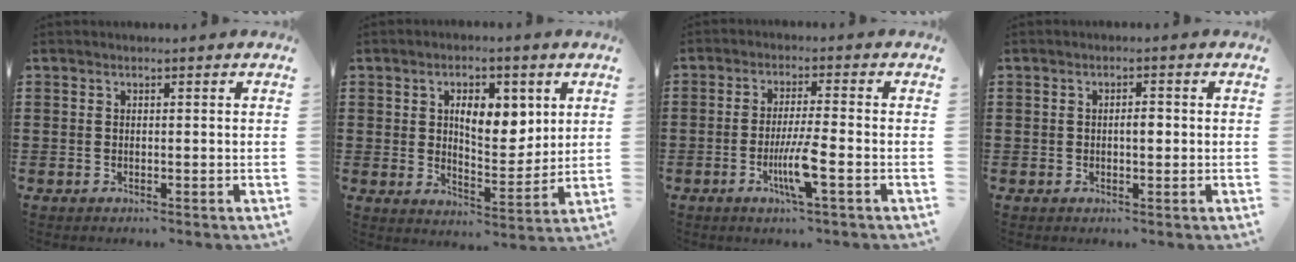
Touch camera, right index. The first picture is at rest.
{"total": 7.2, "force": [2.5, 3.9, 5.5], "torque": [-0.089, 0.000, 0.036]}
{"total": 6.2, "force": [-2.3, 0.2, 5.8], "torque": [-0.115, -0.019, -0.045]}
{"total": 1.9, "force": [-0.1, 0.7, 1.8], "torque": [-0.033, 0.002, -0.004]}